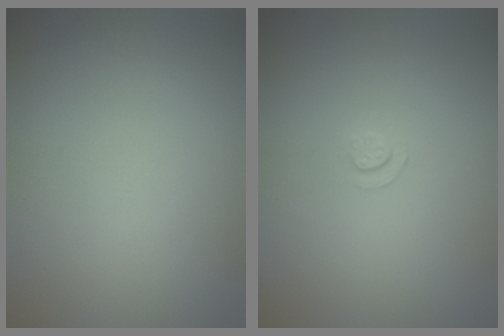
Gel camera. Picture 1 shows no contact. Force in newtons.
{"total": 0.6, "press": 0.3, "slide": 0.6}